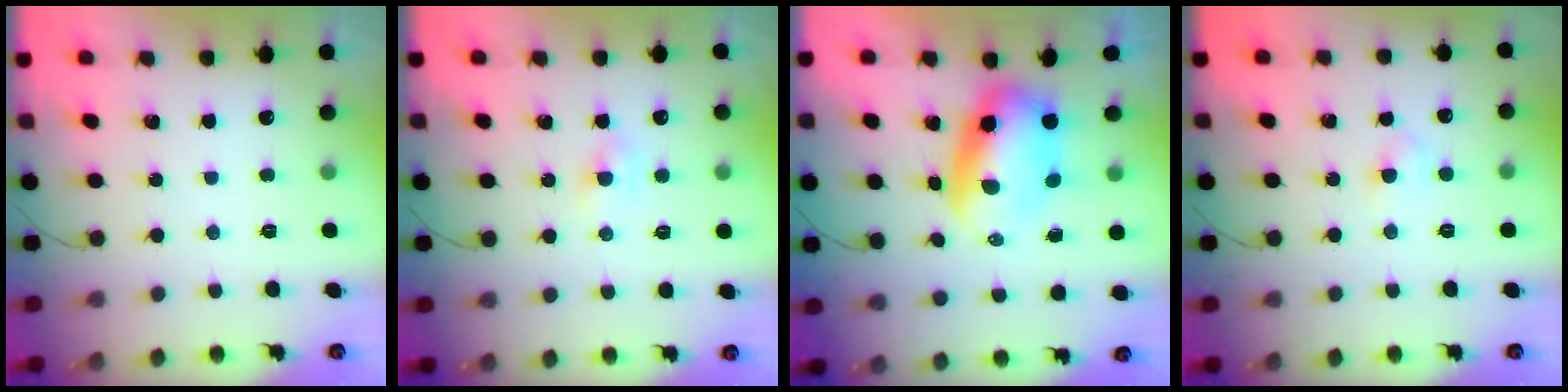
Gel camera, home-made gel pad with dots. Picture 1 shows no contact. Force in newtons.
{"total": 1.8, "press": 1.7, "slide": 0.7}
{"total": 7.6, "press": 7.3, "slide": 2.0}
{"total": 3.0, "press": 2.8, "slide": 1.3}